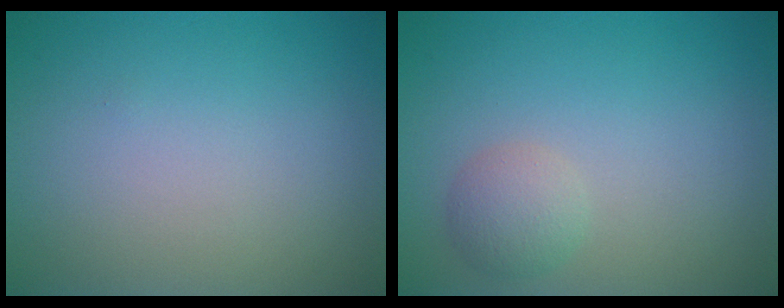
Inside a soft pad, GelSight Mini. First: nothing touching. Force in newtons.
{"total": 2.0, "press": 2.0, "slide": 0.1}